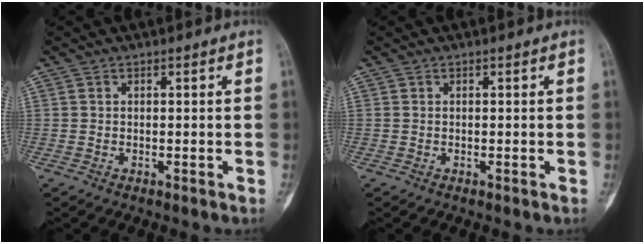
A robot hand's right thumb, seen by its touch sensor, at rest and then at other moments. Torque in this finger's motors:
{"motor_torque": [-0.04, -0.03, 0.04, -0.04, 0.00]}